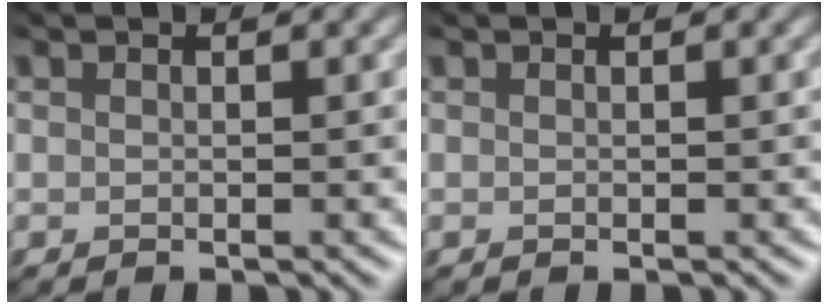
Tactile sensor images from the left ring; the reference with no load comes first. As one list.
[{"total": 0.0}]